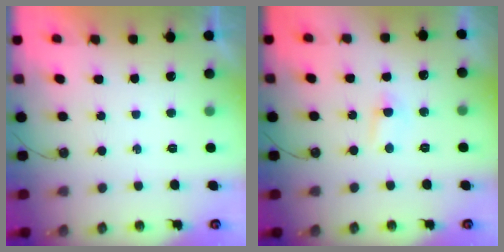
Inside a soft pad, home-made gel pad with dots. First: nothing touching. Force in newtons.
{"total": 3.6, "press": 3.6, "slide": 0.5}